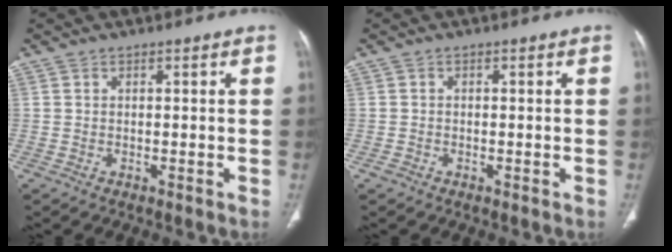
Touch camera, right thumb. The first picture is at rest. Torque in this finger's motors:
{"motor_torque": [-0.10, 0.27, -0.27, 0.11, 0.04]}